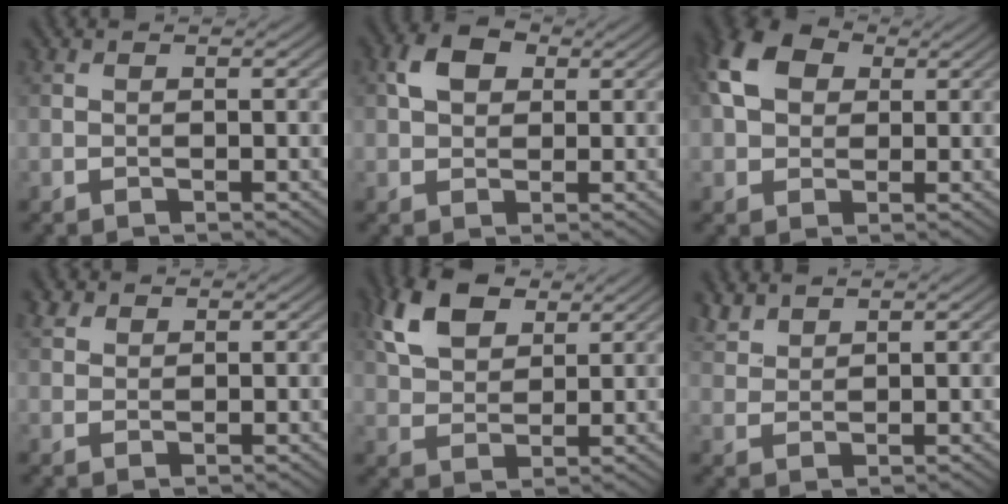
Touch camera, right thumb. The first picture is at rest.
{"total": 4.1, "force": [1.3, 3.0, 2.5], "torque": [-0.053, 0.009, 0.017]}
{"total": 7.8, "force": [2.1, 5.7, 4.8], "torque": [-0.122, 0.019, 0.033]}
{"total": 1.8, "force": [1.3, 1.1, 0.6], "torque": [-0.015, 0.007, 0.029]}
{"total": 8.6, "force": [4.6, 4.9, 5.4], "torque": [-0.129, 0.011, 0.089]}
{"total": 3.2, "force": [2.7, 1.2, 1.2], "torque": [-0.031, 0.007, 0.065]}